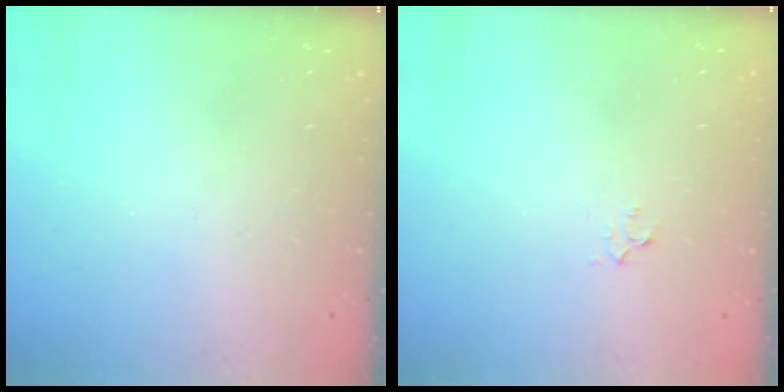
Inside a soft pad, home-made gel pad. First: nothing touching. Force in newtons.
{"total": 3.0, "press": 3.0, "slide": 0.5}